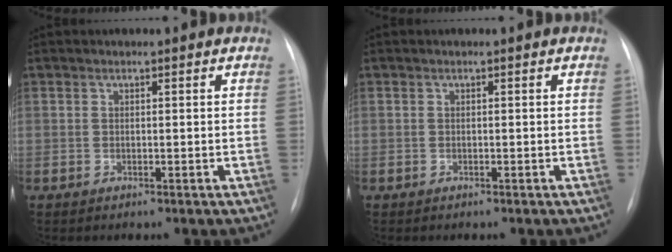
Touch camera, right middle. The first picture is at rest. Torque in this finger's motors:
{"motor_torque": [1.06, -1.08, 0.18, -0.02]}